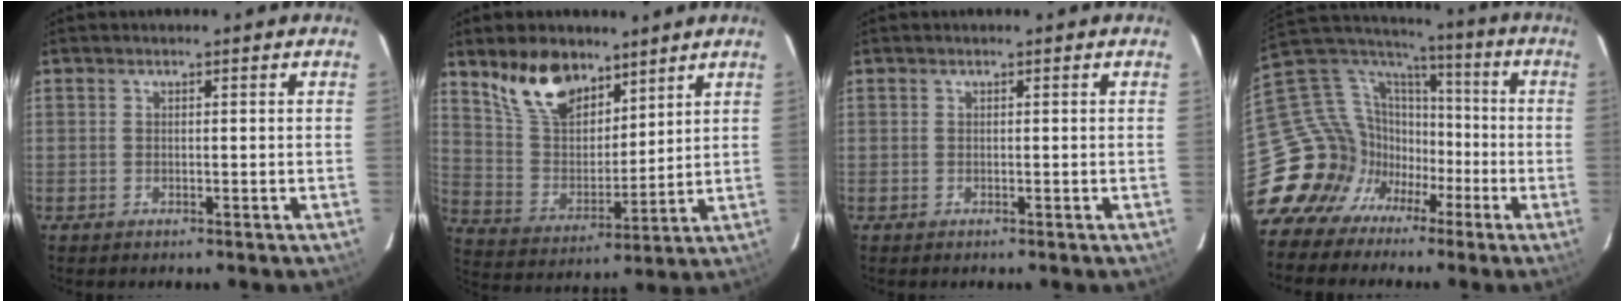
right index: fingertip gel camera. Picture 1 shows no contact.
{"total": 13.5, "force": [9.5, 6.8, 6.8], "torque": [-0.139, 0.014, 0.190]}
{"total": 0.0}
{"total": 20.8, "force": [-11.3, 16.1, 6.8], "torque": [-0.162, 0.052, -0.195]}